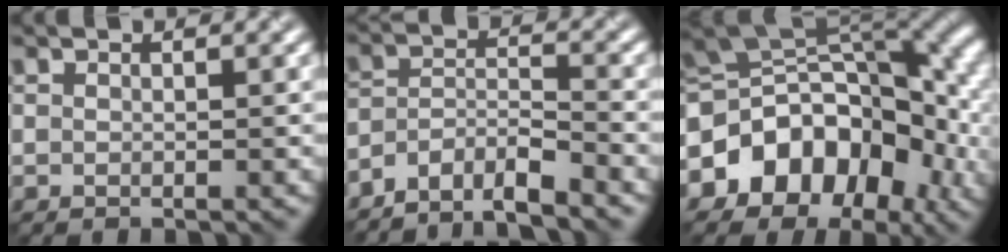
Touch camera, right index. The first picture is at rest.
{"total": 5.6, "force": [-5.0, 1.3, 2.2], "torque": [-0.037, -0.002, -0.092]}
{"total": 12.9, "force": [-2.9, 9.0, 8.7], "torque": [-0.137, 0.025, -0.064]}